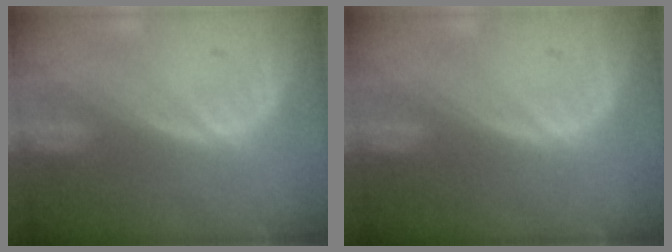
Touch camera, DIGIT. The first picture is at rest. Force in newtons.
{"total": 0.0}